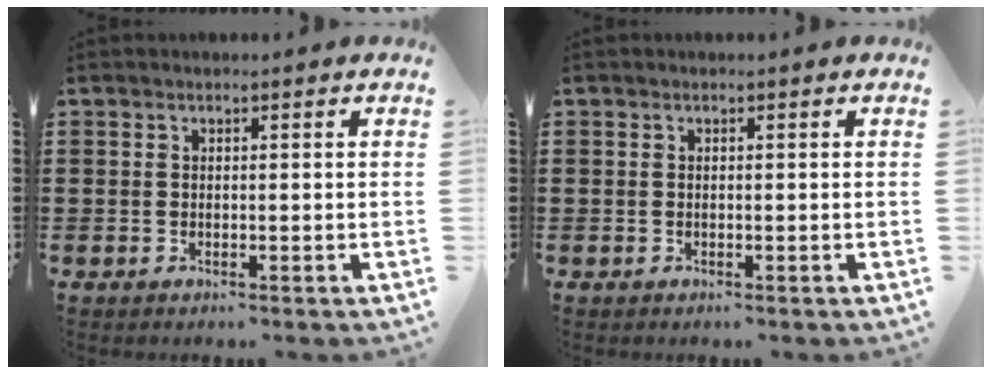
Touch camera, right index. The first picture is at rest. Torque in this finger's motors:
{"motor_torque": [2.14, 0.00, 0.03, 0.01]}